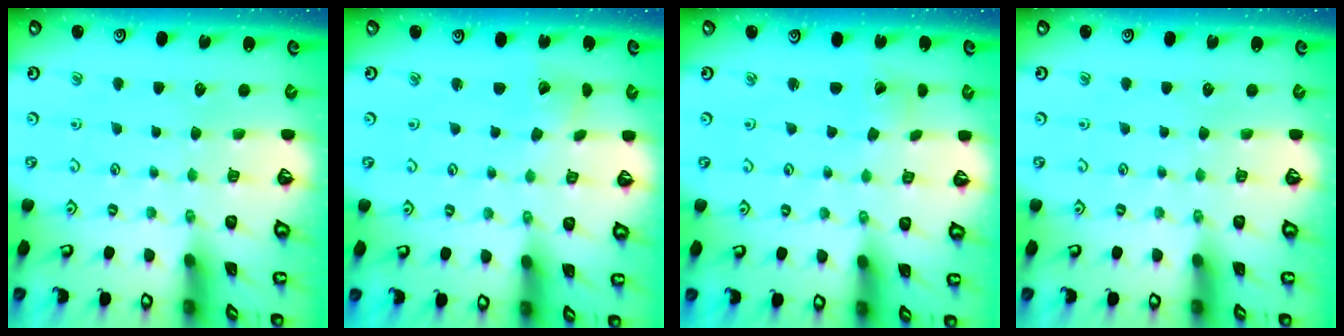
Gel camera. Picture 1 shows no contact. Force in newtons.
{"total": 2.8, "press": 2.8, "slide": 0.3}
{"total": 0.9, "press": 0.9, "slide": 0.0}
{"total": 0.0}